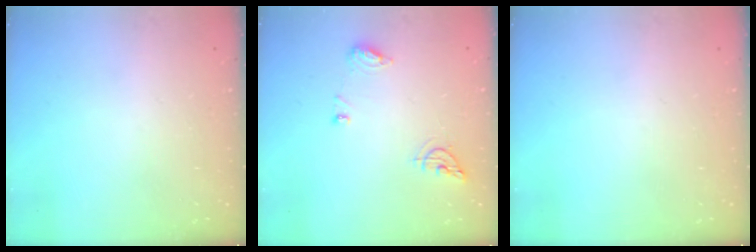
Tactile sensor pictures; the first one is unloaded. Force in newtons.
{"total": 8.0, "press": 8.0, "slide": 0.9}
{"total": 0.0}